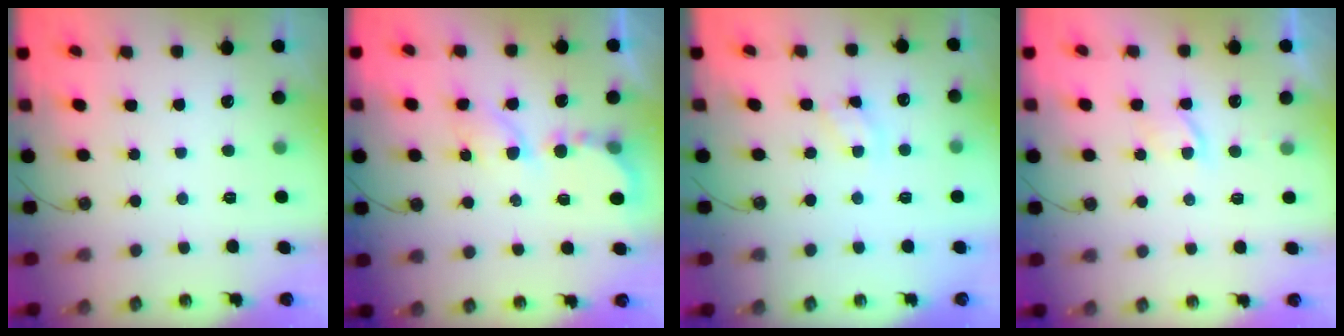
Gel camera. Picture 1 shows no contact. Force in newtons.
{"total": 6.0, "press": 6.0, "slide": 0.6}
{"total": 3.4, "press": 3.3, "slide": 0.4}
{"total": 3.1, "press": 3.1, "slide": 0.4}